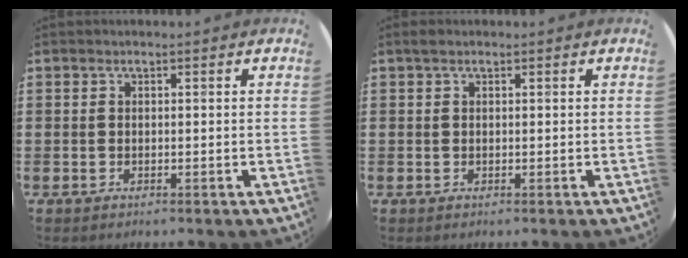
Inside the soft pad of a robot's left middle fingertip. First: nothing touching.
{"total": 0.6, "force": [0.4, 0.4, 0.2], "torque": [0.004, -0.001, 0.006]}